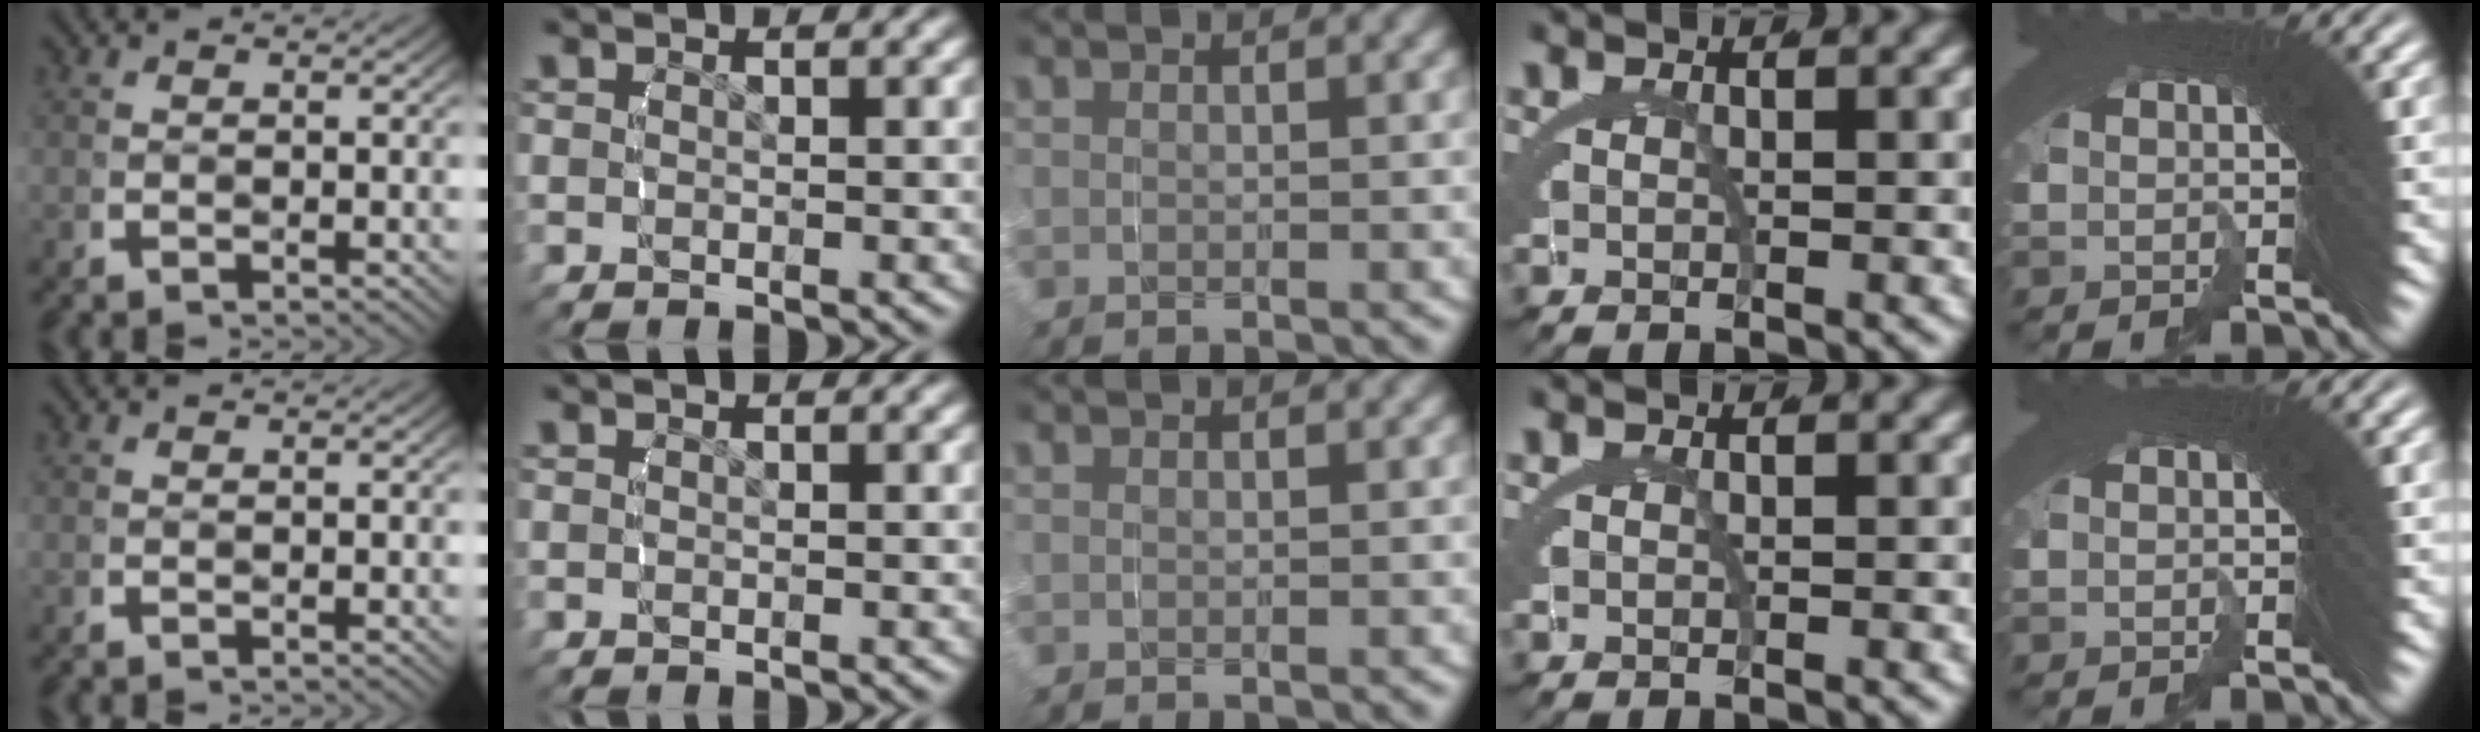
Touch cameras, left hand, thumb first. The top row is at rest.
{}